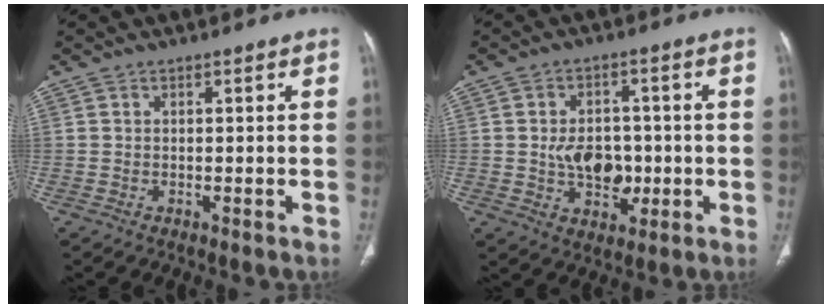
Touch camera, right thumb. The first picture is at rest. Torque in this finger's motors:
{"motor_torque": [1.87, 2.13, -0.21, 0.10, 0.04]}